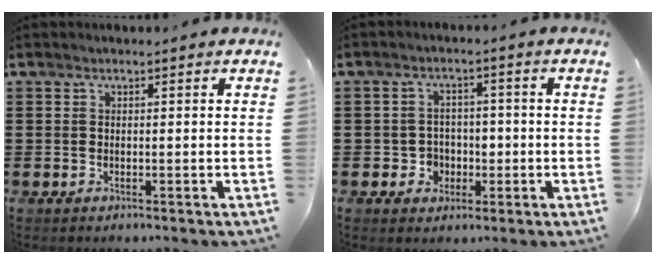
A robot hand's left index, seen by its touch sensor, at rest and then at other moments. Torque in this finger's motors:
{"motor_torque": [0.13, 0.11, 0.08, 0.01]}